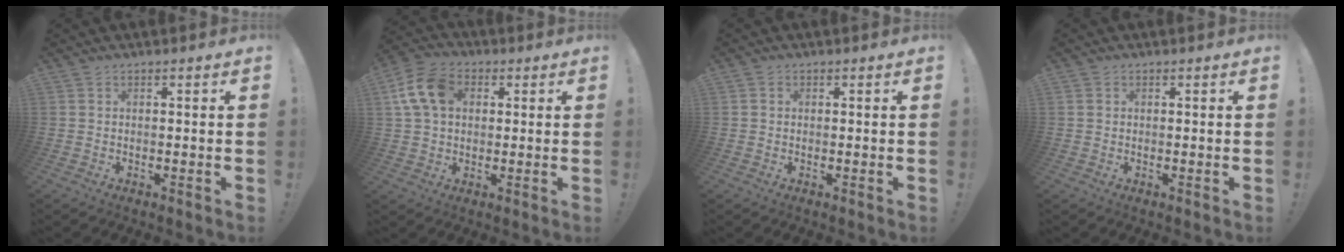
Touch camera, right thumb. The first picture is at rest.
{"total": 12.6, "force": [3.5, 9.2, 7.9], "torque": [-0.146, 0.007, 0.071]}
{"total": 0.8, "force": [0.0, 0.7, 0.1], "torque": [0.005, 0.000, -0.001]}
{"total": 0.6, "force": [0.2, 0.6, 0.0], "torque": [-0.001, 0.003, 0.004]}